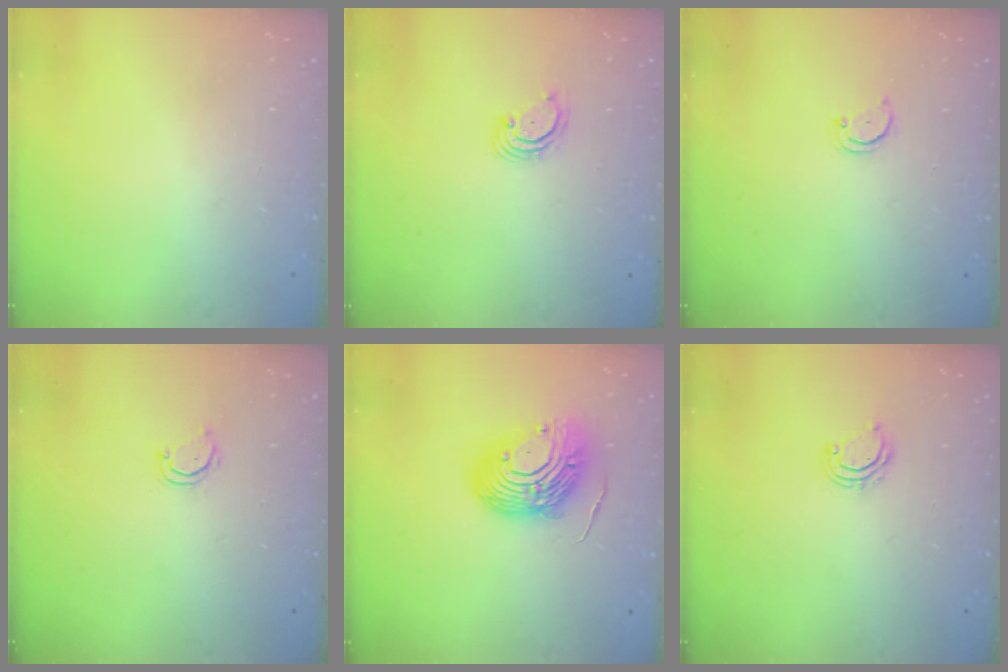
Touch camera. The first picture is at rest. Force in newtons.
{"total": 3.0, "press": 3.0, "slide": 0.3}
{"total": 2.3, "press": 2.3, "slide": 0.2}
{"total": 2.9, "press": 2.9, "slide": 0.3}
{"total": 14.3, "press": 14.2, "slide": 1.4}
{"total": 4.5, "press": 4.4, "slide": 0.4}